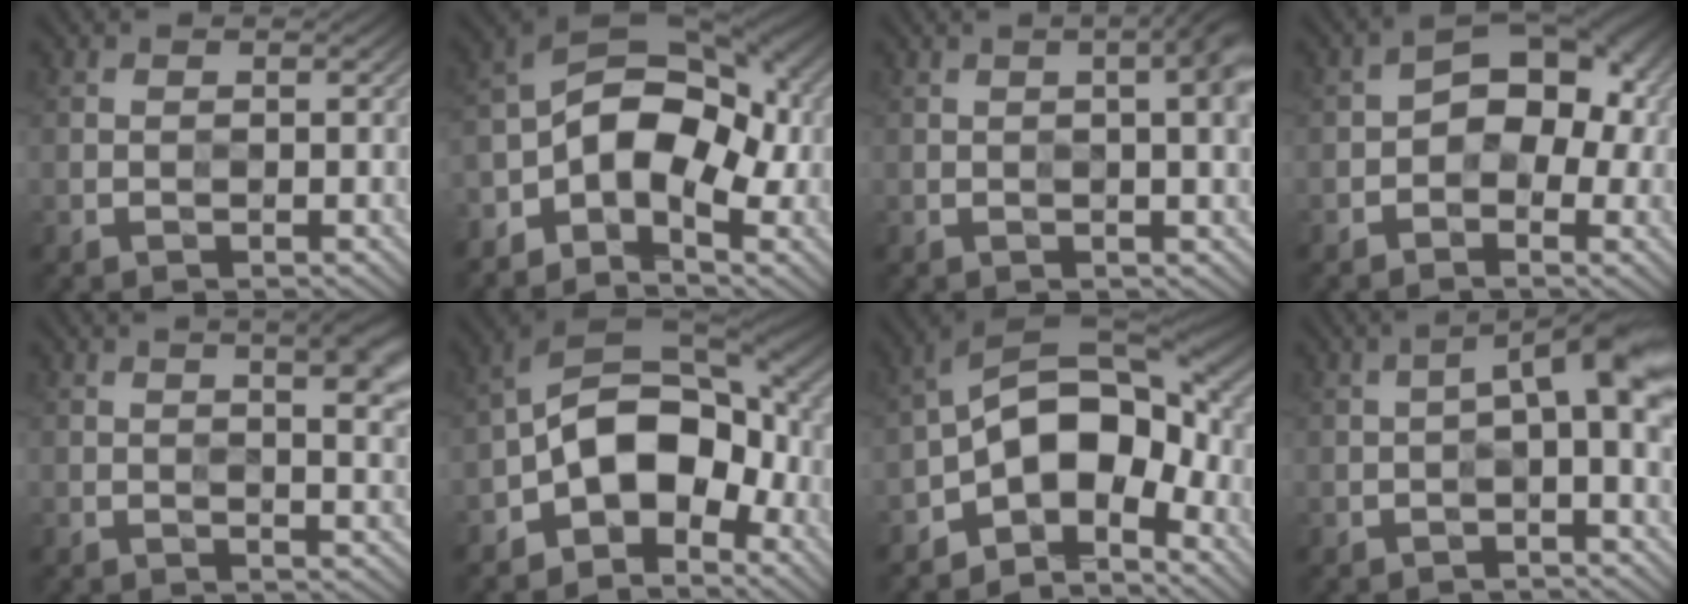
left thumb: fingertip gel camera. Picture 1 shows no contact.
{"total": 11.2, "force": [-4.1, 6.1, 8.4], "torque": [-0.137, -0.005, -0.088]}
{"total": 5.2, "force": [1.3, 1.4, 4.9], "torque": [-0.047, 0.018, 0.001]}
{"total": 6.9, "force": [-0.8, 4.6, 5.1], "torque": [-0.056, 0.008, -0.025]}
{"total": 7.1, "force": [2.9, 2.0, 6.1], "torque": [-0.061, 0.018, 0.030]}
{"total": 12.5, "force": [-3.8, 7.7, 9.0], "torque": [-0.137, -0.003, -0.083]}
{"total": 12.5, "force": [-4.2, 7.2, 9.4], "torque": [-0.137, 0.000, -0.091]}
{"total": 5.0, "force": [0.3, 0.8, 4.9], "torque": [-0.077, 0.017, -0.003]}